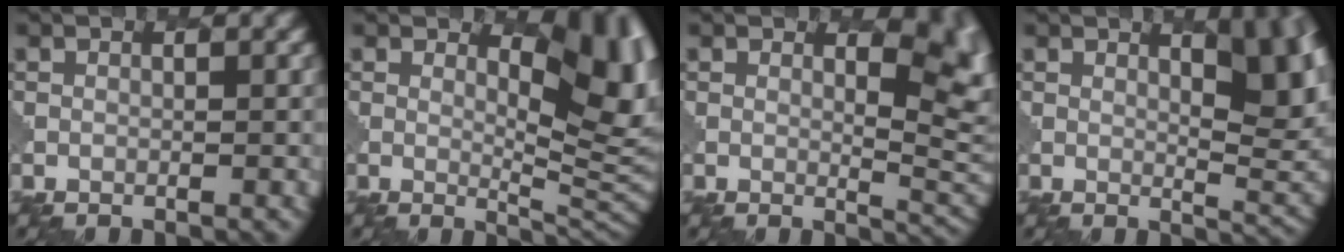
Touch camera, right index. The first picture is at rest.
{"total": 8.7, "force": [2.8, 3.7, 7.4], "torque": [-0.102, -0.009, 0.042]}
{"total": 7.2, "force": [2.5, 3.6, 5.7], "torque": [-0.050, -0.006, 0.034]}
{"total": 8.1, "force": [3.3, 2.7, 6.9], "torque": [-0.072, 0.001, 0.044]}